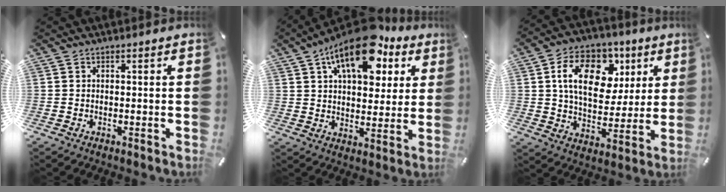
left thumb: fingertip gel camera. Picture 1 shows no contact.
{"total": 17.2, "force": [9.2, 9.1, 11.4], "torque": [-0.176, -0.034, 0.155]}
{"total": 16.3, "force": [5.6, 11.3, 10.4], "torque": [-0.160, -0.002, 0.101]}